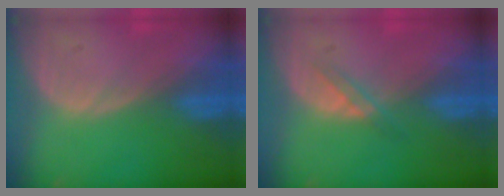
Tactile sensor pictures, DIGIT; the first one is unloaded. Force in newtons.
{"total": 1.8, "press": 1.8, "slide": 0.2}